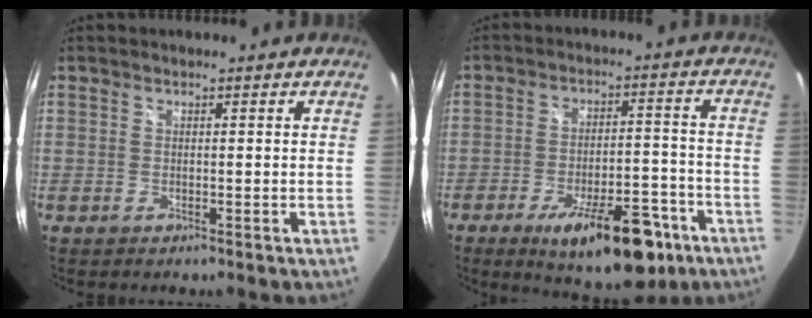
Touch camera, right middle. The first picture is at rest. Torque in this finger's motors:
{"motor_torque": [1.12, -1.02, 0.37, 0.07]}